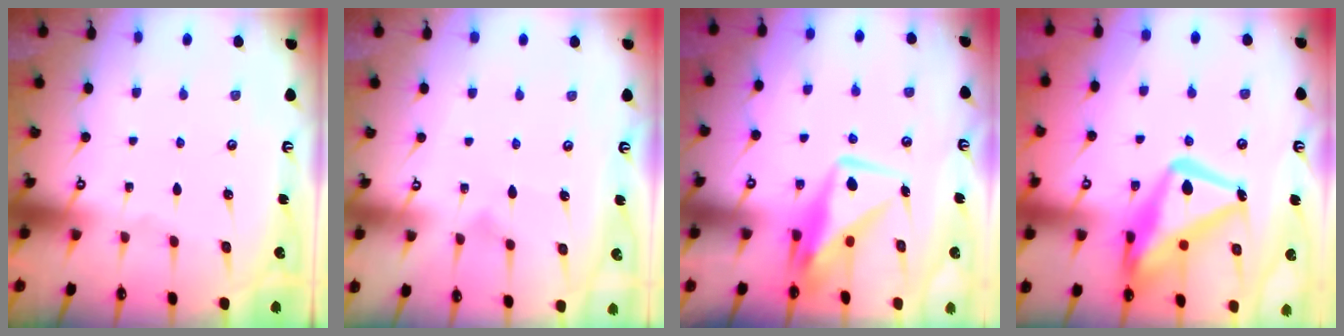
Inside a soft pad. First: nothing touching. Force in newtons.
{"total": 7.8, "press": 7.8, "slide": 0.1}
{"total": 10.4, "press": 10.4, "slide": 0.8}
{"total": 19.7, "press": 19.6, "slide": 2.0}